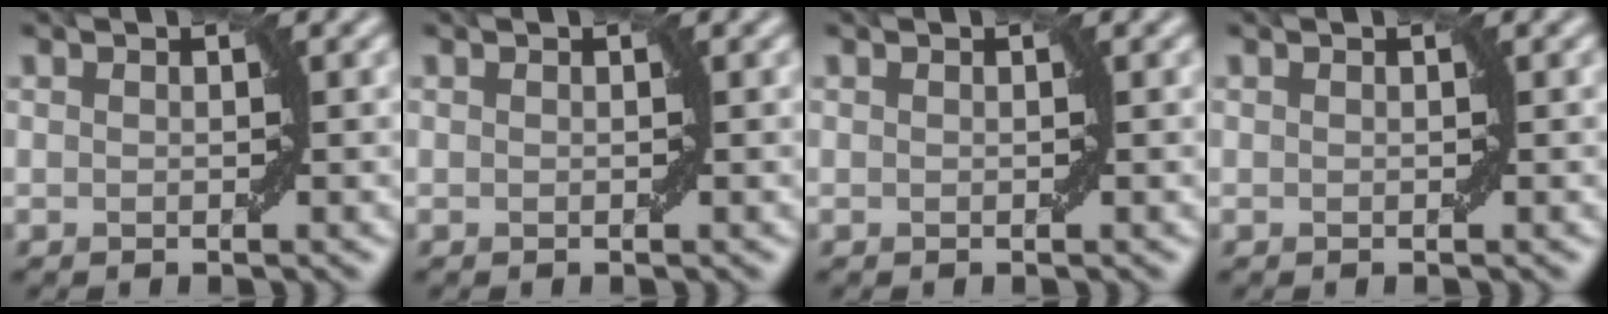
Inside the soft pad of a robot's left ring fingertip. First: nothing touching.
{"total": 0.0}
{"total": 0.0}
{"total": 0.0}